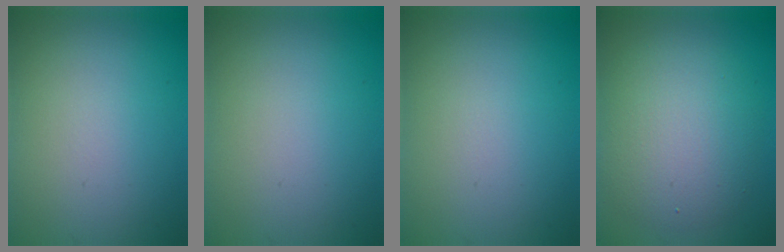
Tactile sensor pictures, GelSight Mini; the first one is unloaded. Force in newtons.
{"total": 0.0}
{"total": 0.0}
{"total": 6.1, "press": 6.1, "slide": 0.2}